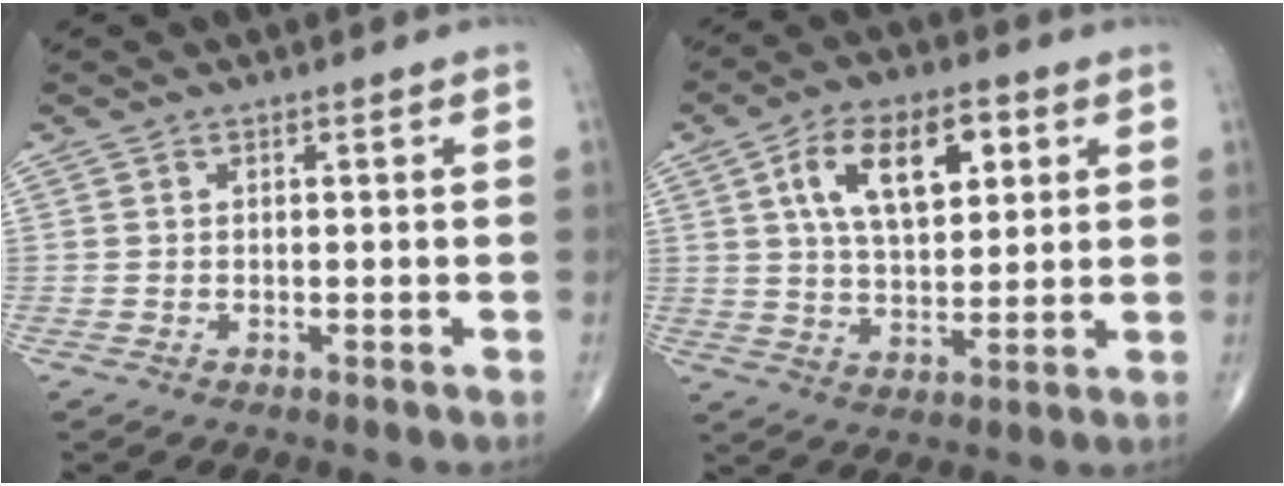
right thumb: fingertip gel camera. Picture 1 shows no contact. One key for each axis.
{"total": 13.8, "fx": 4.7, "fy": 7.3, "fz": 10.7, "tx": -0.160, "ty": -0.007, "tz": 0.082}